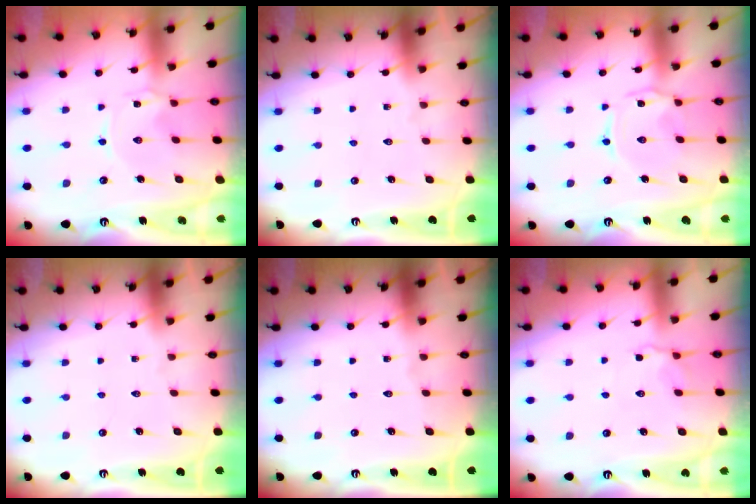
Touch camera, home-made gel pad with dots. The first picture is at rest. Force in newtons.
{"total": 0.0}
{"total": 1.5, "press": 1.5, "slide": 0.3}
{"total": 0.0}
{"total": 0.0}
{"total": 3.4, "press": 3.1, "slide": 1.5}